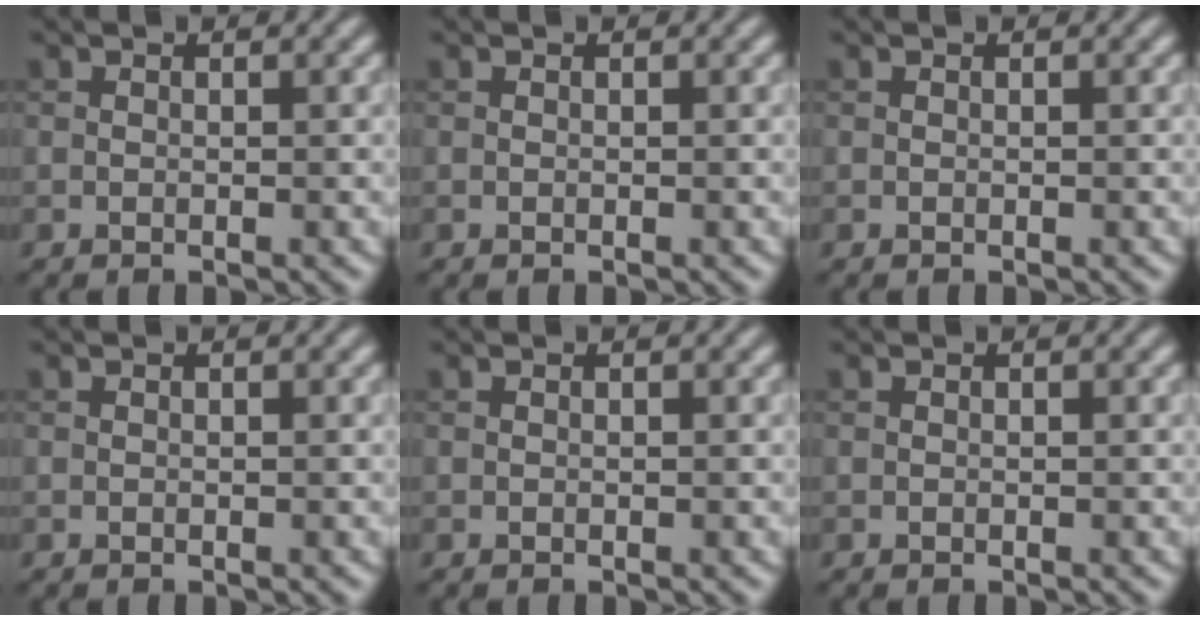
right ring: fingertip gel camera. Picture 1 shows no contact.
{"total": 0.0}
{"total": 0.0}
{"total": 0.0}
{"total": 0.0}
{"total": 0.0}